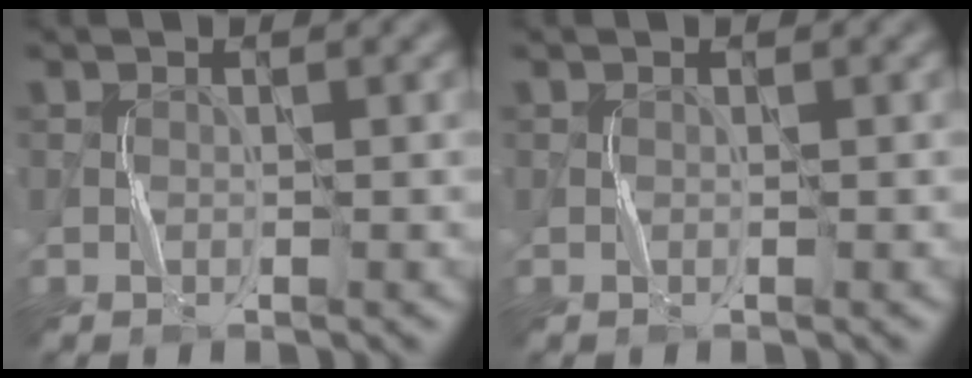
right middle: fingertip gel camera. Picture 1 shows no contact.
{"total": 0.0}